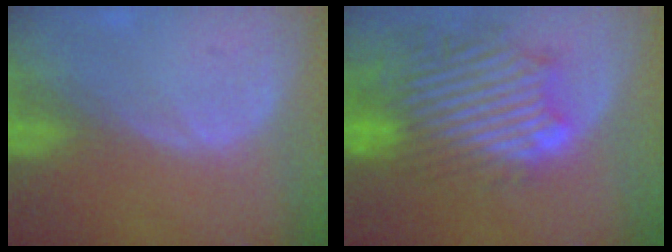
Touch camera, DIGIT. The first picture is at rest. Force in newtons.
{"total": 12.7, "press": 11.4, "slide": 5.6}